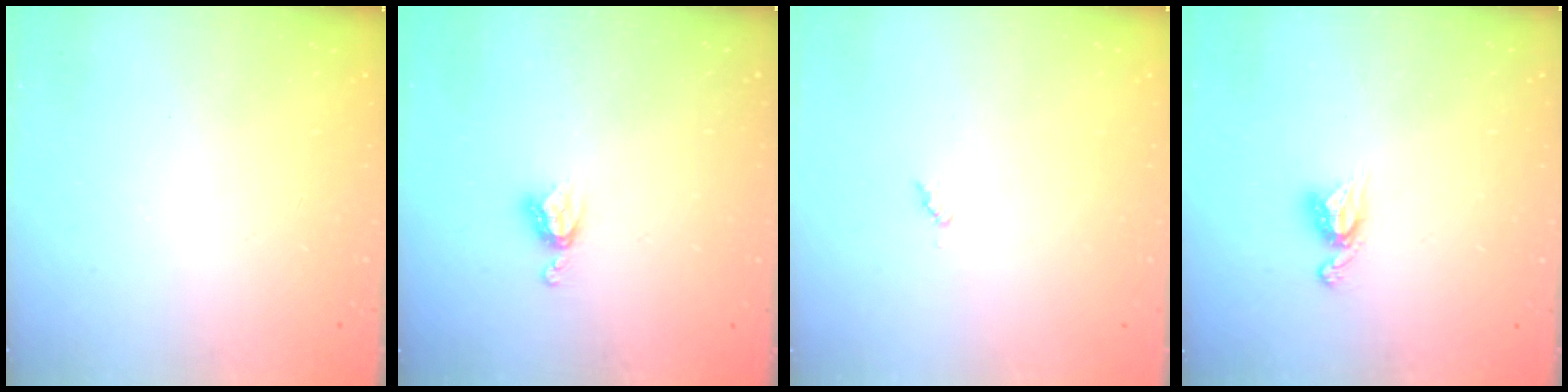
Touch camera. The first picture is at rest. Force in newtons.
{"total": 5.7, "press": 5.7, "slide": 0.5}
{"total": 3.3, "press": 3.3, "slide": 0.4}
{"total": 6.7, "press": 6.7, "slide": 0.4}